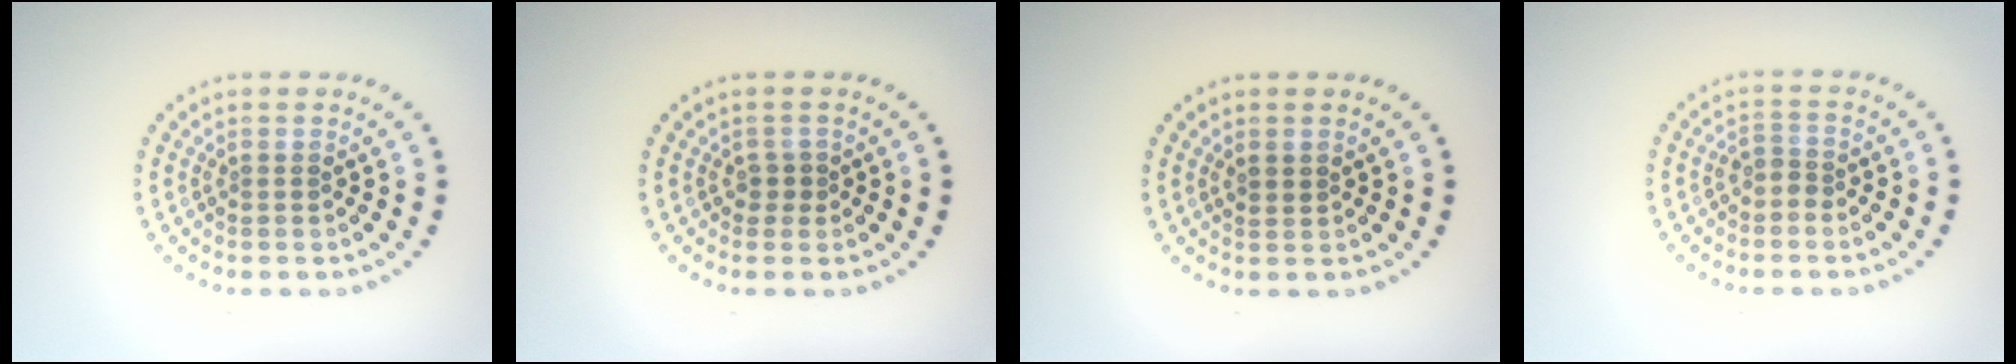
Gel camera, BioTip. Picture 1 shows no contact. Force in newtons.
{"total": 1.1, "press": 0.9, "slide": 0.6}
{"total": 1.1, "press": 1.0, "slide": 0.5}
{"total": 1.3, "press": 1.0, "slide": 0.9}